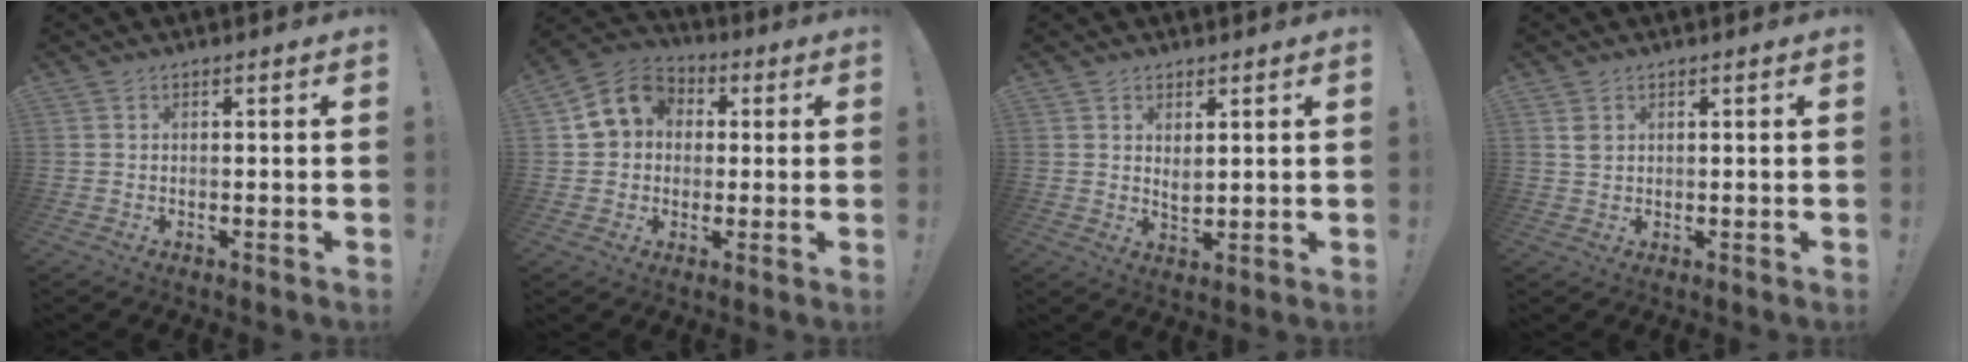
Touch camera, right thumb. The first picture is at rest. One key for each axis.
{"total": 10.7, "fx": 2.5, "fy": 9.3, "fz": 4.7, "tx": -0.067, "ty": 0.006, "tz": 0.054}
{"total": 3.2, "fx": 2.0, "fy": 1.4, "fz": 2.0, "tx": -0.028, "ty": -0.017, "tz": 0.035}
{"total": 2.3, "fx": 1.1, "fy": 1.5, "fz": 1.3, "tx": -0.014, "ty": -0.003, "tz": 0.017}